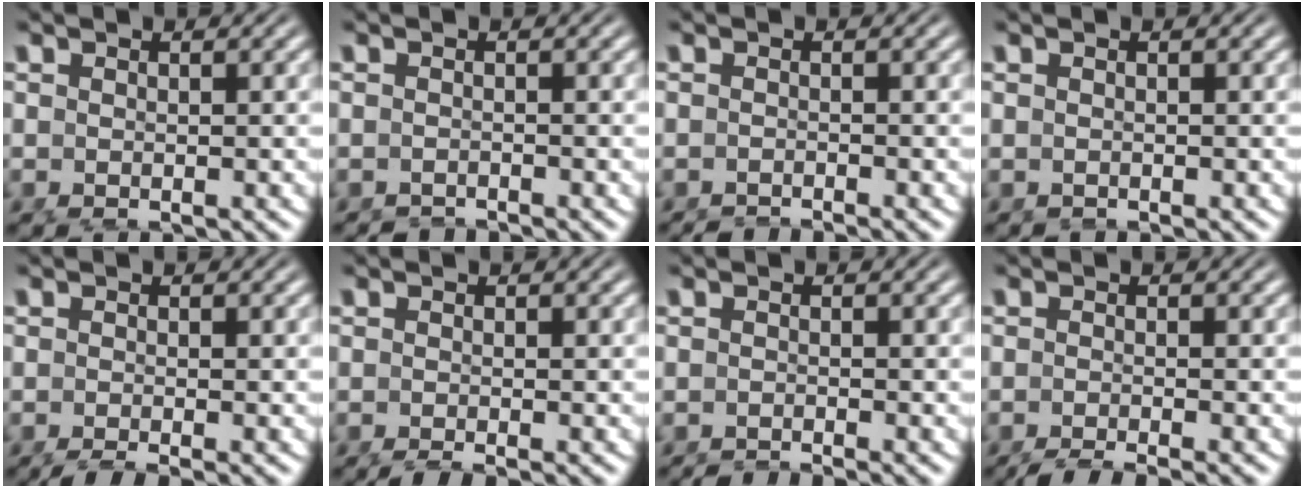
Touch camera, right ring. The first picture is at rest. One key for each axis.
{"total": 1.9, "fx": -1.8, "fy": -0.4, "fz": -0.1, "tx": 0.002, "ty": -0.015, "tz": -0.024}
{"total": 3.2, "fx": -3.1, "fy": 0.1, "fz": 0.7, "tx": -0.007, "ty": -0.014, "tz": -0.043}
{"total": 0.9, "fx": -0.9, "fy": 0.0, "fz": 0.3, "tx": -0.003, "ty": -0.009, "tz": -0.008}
{"total": 4.4, "fx": -3.8, "fy": 0.8, "fz": 2.0, "tx": -0.021, "ty": -0.012, "tz": -0.052}
{"total": 3.1, "fx": -2.7, "fy": 0.4, "fz": 1.5, "tx": -0.014, "ty": -0.009, "tz": -0.036}
{"total": 3.8, "fx": -3.6, "fy": 0.4, "fz": 1.2, "tx": -0.011, "ty": -0.015, "tz": -0.051}
{"total": 6.0, "fx": -5.4, "fy": 1.1, "fz": 2.3, "tx": -0.025, "ty": -0.017, "tz": -0.076}